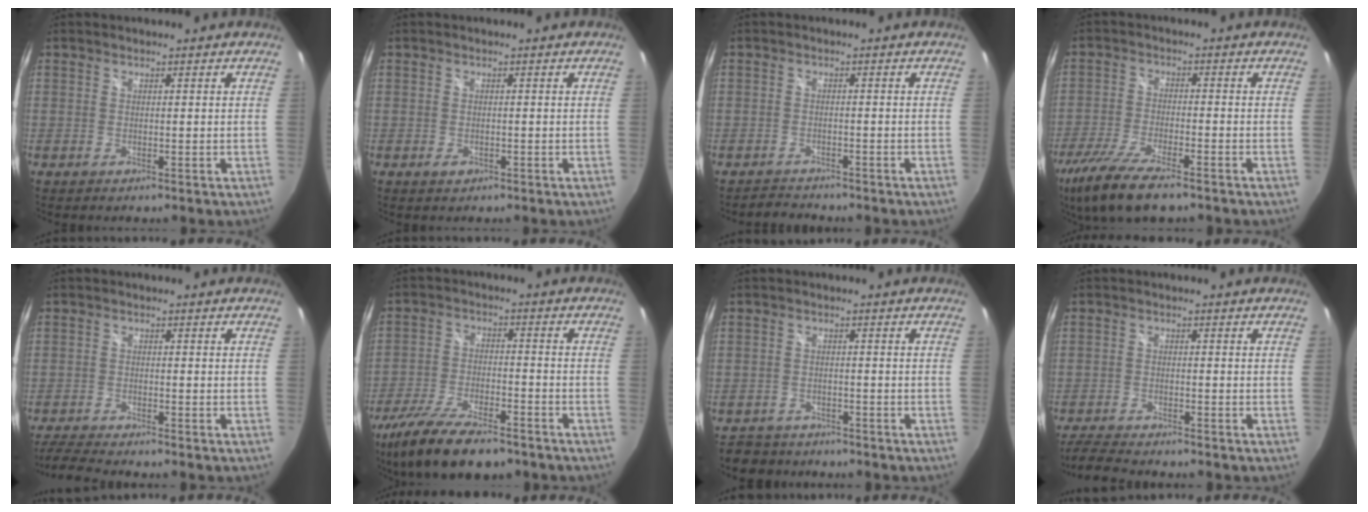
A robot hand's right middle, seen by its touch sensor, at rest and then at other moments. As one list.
[{"total": 1.2, "force": [-0.5, 0.9, 0.6], "torque": [-0.009, -0.002, -0.005]}, {"total": 2.3, "force": [-2.2, 0.8, -0.3], "torque": [-0.004, 0.008, -0.038]}, {"total": 13.3, "force": [-9.6, 3.3, 8.7], "torque": [-0.194, -0.049, -0.176]}, {"total": 5.0, "force": [-4.7, -0.4, 1.7], "torque": [-0.053, -0.020, -0.086]}, {"total": 16.6, "force": [-12.5, 5.1, 9.6], "torque": [-0.204, -0.041, -0.215]}, {"total": 5.5, "force": [-4.6, 2.8, 0.7], "torque": [-0.029, 0.001, -0.073]}, {"total": 5.7, "force": [-5.4, 0.4, 2.0], "torque": [-0.060, -0.020, -0.096]}]